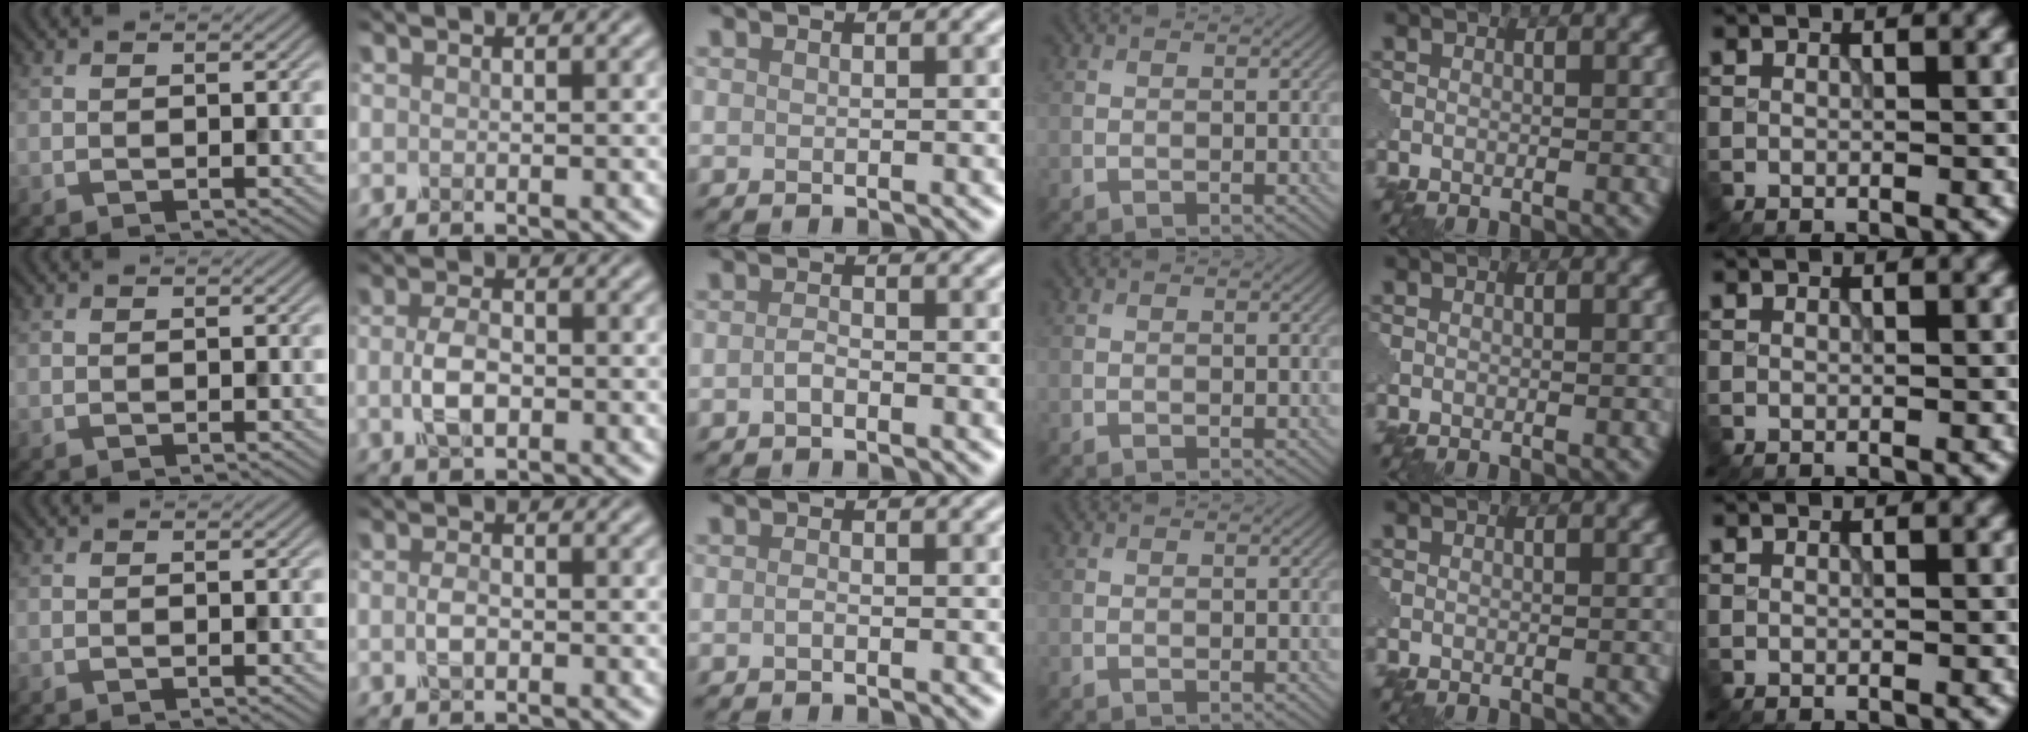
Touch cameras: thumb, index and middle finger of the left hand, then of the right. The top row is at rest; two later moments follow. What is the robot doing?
{"motion": "close", "object": "eyeshadow palette"}